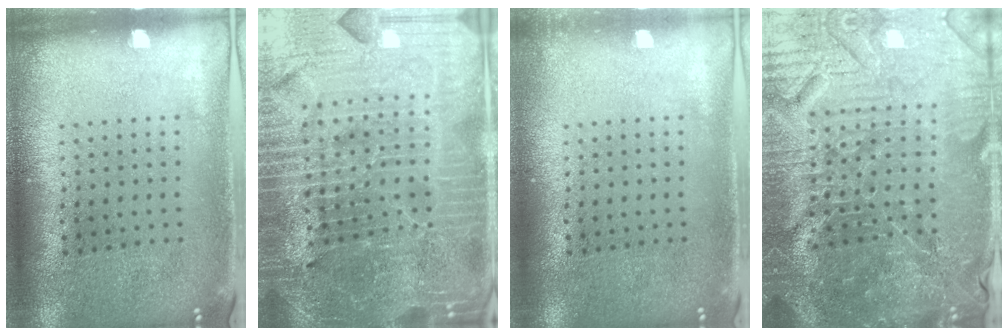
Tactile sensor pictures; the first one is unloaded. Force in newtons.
{"total": 5.7, "press": 5.3, "slide": 2.1}
{"total": 0.5, "press": 0.5, "slide": 0.2}
{"total": 6.0, "press": 5.5, "slide": 2.3}